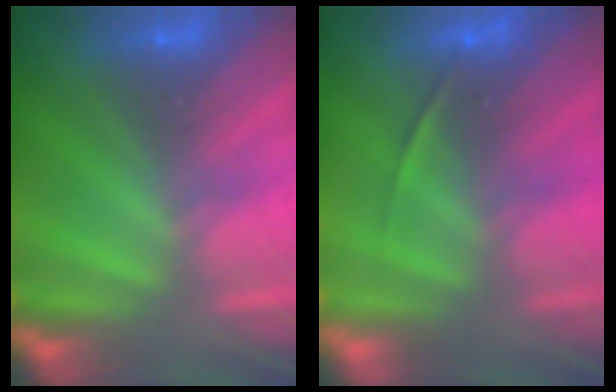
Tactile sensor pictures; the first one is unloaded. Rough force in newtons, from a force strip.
{"total": 1.9}